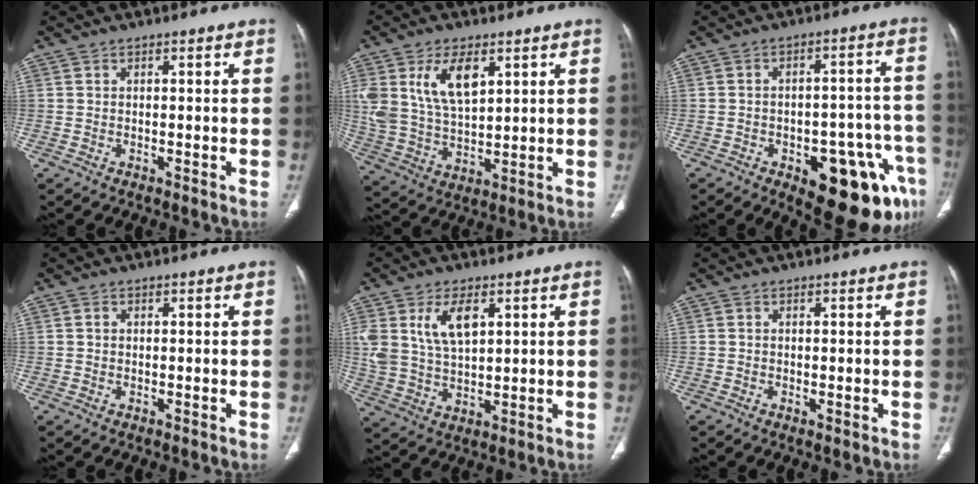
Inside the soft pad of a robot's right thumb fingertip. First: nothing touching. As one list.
[{"total": 12.6, "force": [5.2, 6.7, 9.3], "torque": [-0.174, -0.018, 0.110]}, {"total": 18.1, "force": [-8.4, 7.8, 14.0], "torque": [-0.121, 0.046, -0.094]}, {"total": 0.7, "force": [0.2, 0.6, 0.3], "torque": [-0.004, 0.001, 0.003]}, {"total": 10.1, "force": [3.9, 5.4, 7.6], "torque": [-0.145, -0.010, 0.082]}, {"total": 0.5, "force": [-0.1, 0.1, 0.5], "torque": [-0.014, -0.005, 0.001]}]